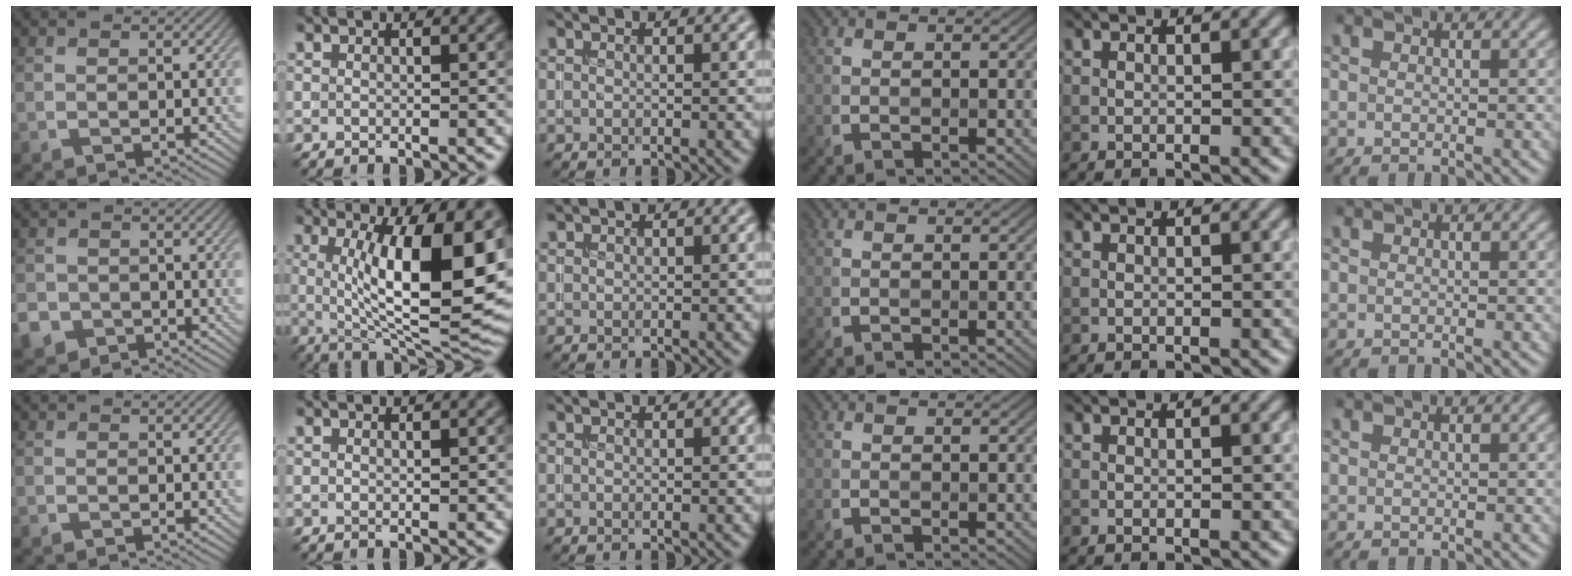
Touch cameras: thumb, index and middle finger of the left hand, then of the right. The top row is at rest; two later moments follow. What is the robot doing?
{"motion": "insert", "object": "coin"}